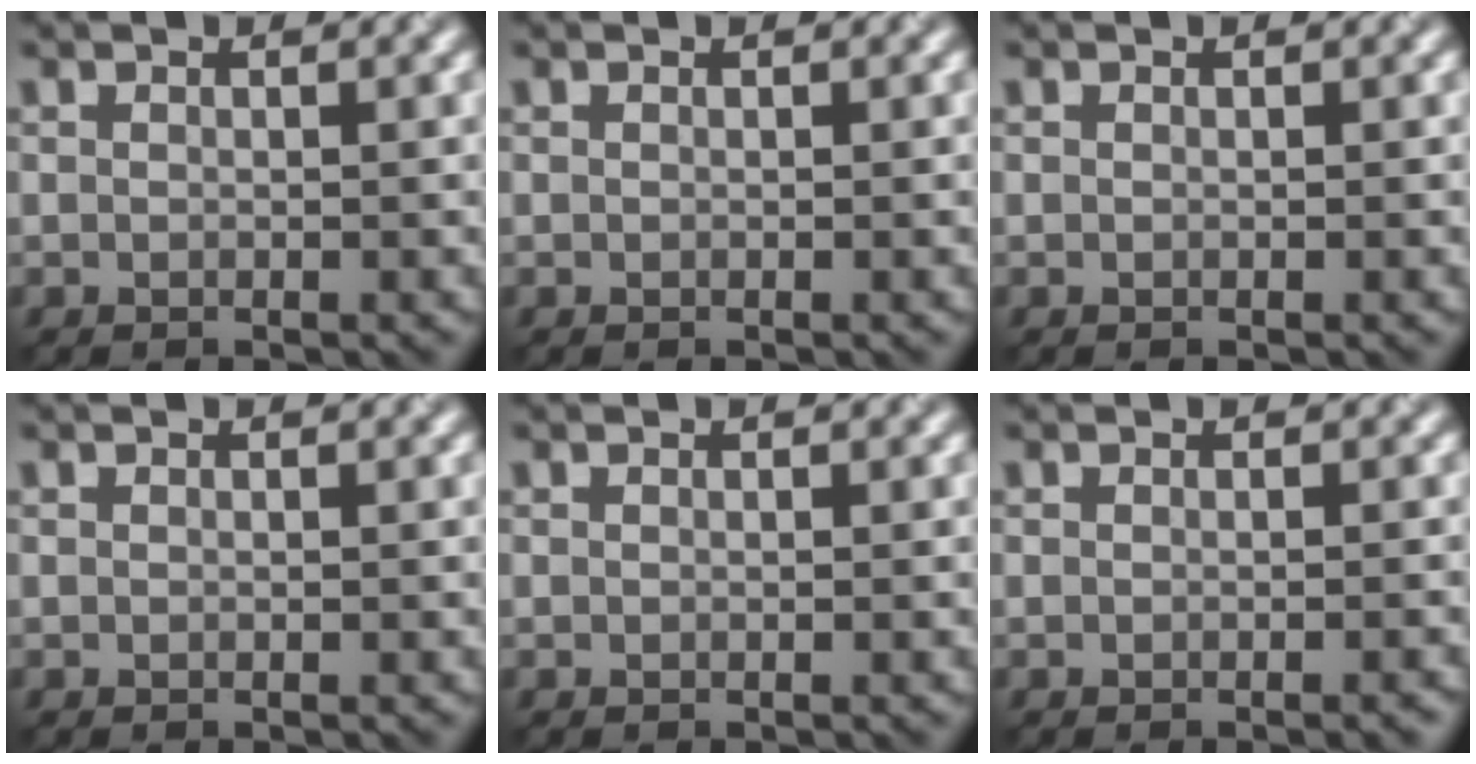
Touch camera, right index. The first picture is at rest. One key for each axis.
{"total": 0.0}
{"total": 0.0}
{"total": 0.0}
{"total": 0.0}
{"total": 0.6, "fx": -0.4, "fy": 0.1, "fz": 0.5, "tx": -0.005, "ty": 0.001, "tz": -0.006}